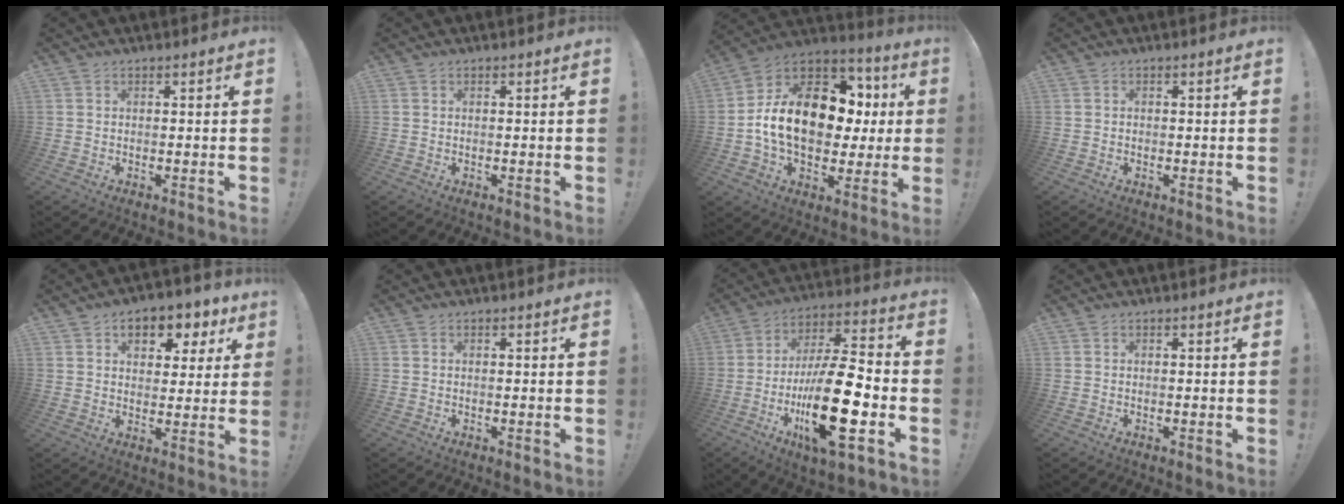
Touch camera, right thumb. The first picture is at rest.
{"total": 0.0}
{"total": 20.5, "force": [1.5, 14.0, 14.9], "torque": [-0.234, 0.010, 0.043]}
{"total": 0.5, "force": [-0.3, 0.4, 0.1], "torque": [-0.003, 0.002, -0.004]}
{"total": 8.9, "force": [4.5, 5.6, 5.2], "torque": [-0.072, -0.022, 0.082]}
{"total": 0.0}
{"total": 24.4, "force": [-6.8, 7.7, 22.1], "torque": [-0.407, 0.022, -0.108]}
{"total": 0.0}